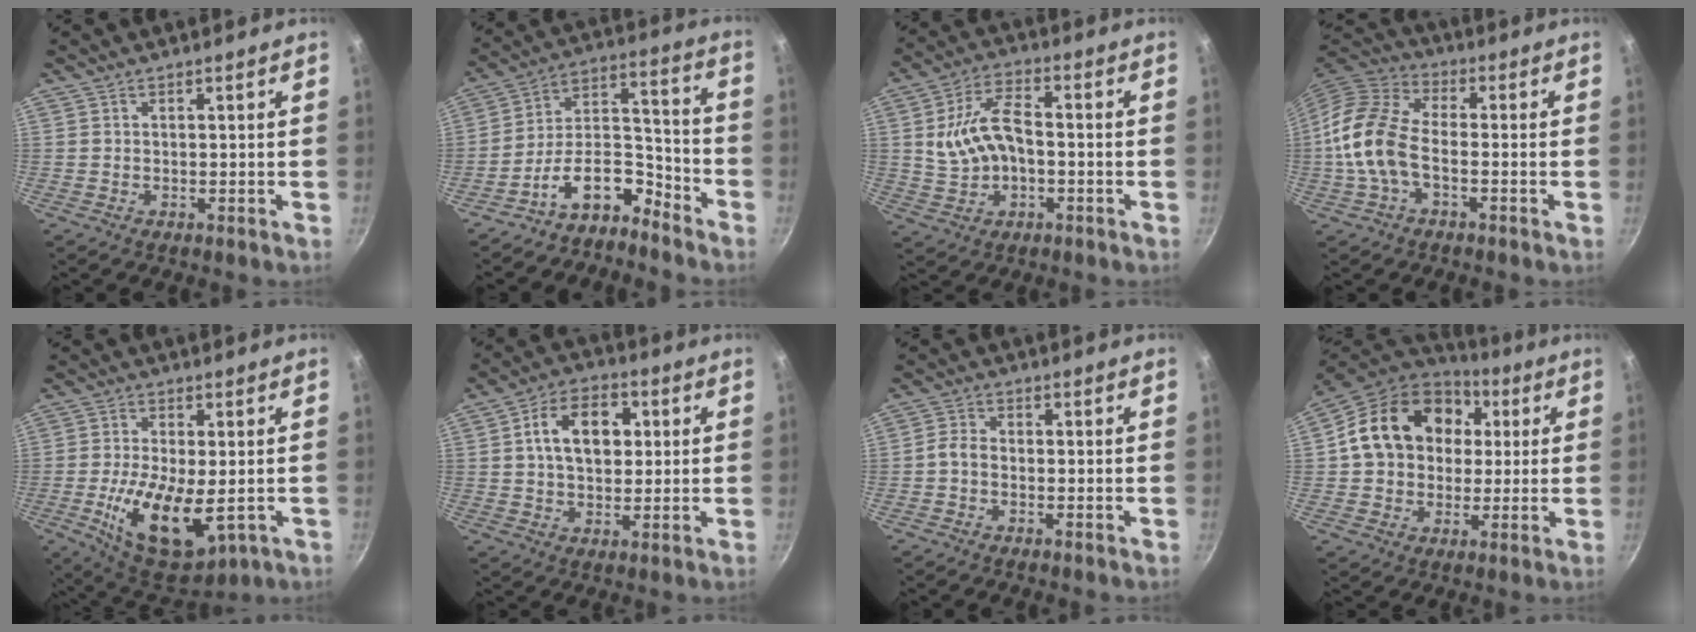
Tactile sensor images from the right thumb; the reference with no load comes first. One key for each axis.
{"total": 11.3, "fx": -8.6, "fy": 5.1, "fz": 5.3, "tx": -0.068, "ty": 0.111, "tz": -0.165}
{"total": 10.8, "fx": -0.5, "fy": 6.5, "fz": 8.6, "tx": -0.157, "ty": 0.032, "tz": -0.009}
{"total": 12.6, "fx": -2.4, "fy": 7.1, "fz": 10.1, "tx": -0.196, "ty": 0.036, "tz": -0.064}
{"total": 15.0, "fx": -2.9, "fy": 7.2, "fz": 12.8, "tx": -0.213, "ty": -0.005, "tz": -0.038}
{"total": 11.5, "fx": 2.1, "fy": 7.8, "fz": 8.2, "tx": -0.106, "ty": 0.013, "tz": 0.023}
{"total": 2.6, "fx": -1.2, "fy": 1.7, "fz": 1.5, "tx": -0.037, "ty": 0.017, "tz": -0.032}
{"total": 20.2, "fx": 3.9, "fy": 16.0, "fz": 11.8, "tx": -0.186, "ty": 0.031, "tz": 0.057}